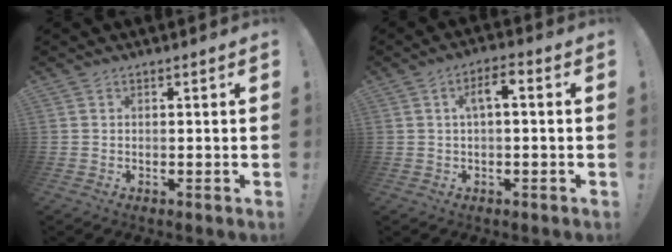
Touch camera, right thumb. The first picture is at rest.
{"total": 4.9, "force": [0.2, 1.7, 4.6], "torque": [-0.079, 0.010, 0.000]}